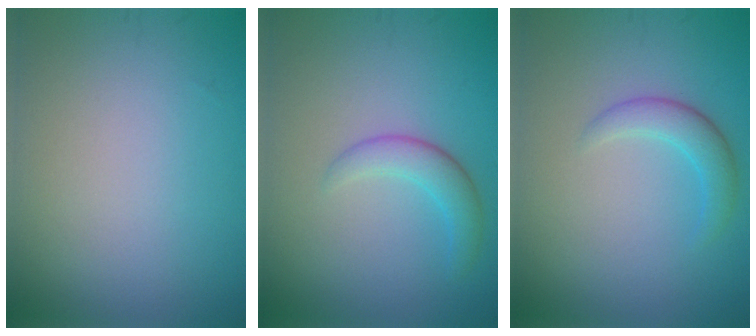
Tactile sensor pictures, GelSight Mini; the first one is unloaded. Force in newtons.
{"total": 2.5, "press": 2.5, "slide": 0.2}
{"total": 2.4, "press": 2.4, "slide": 0.1}